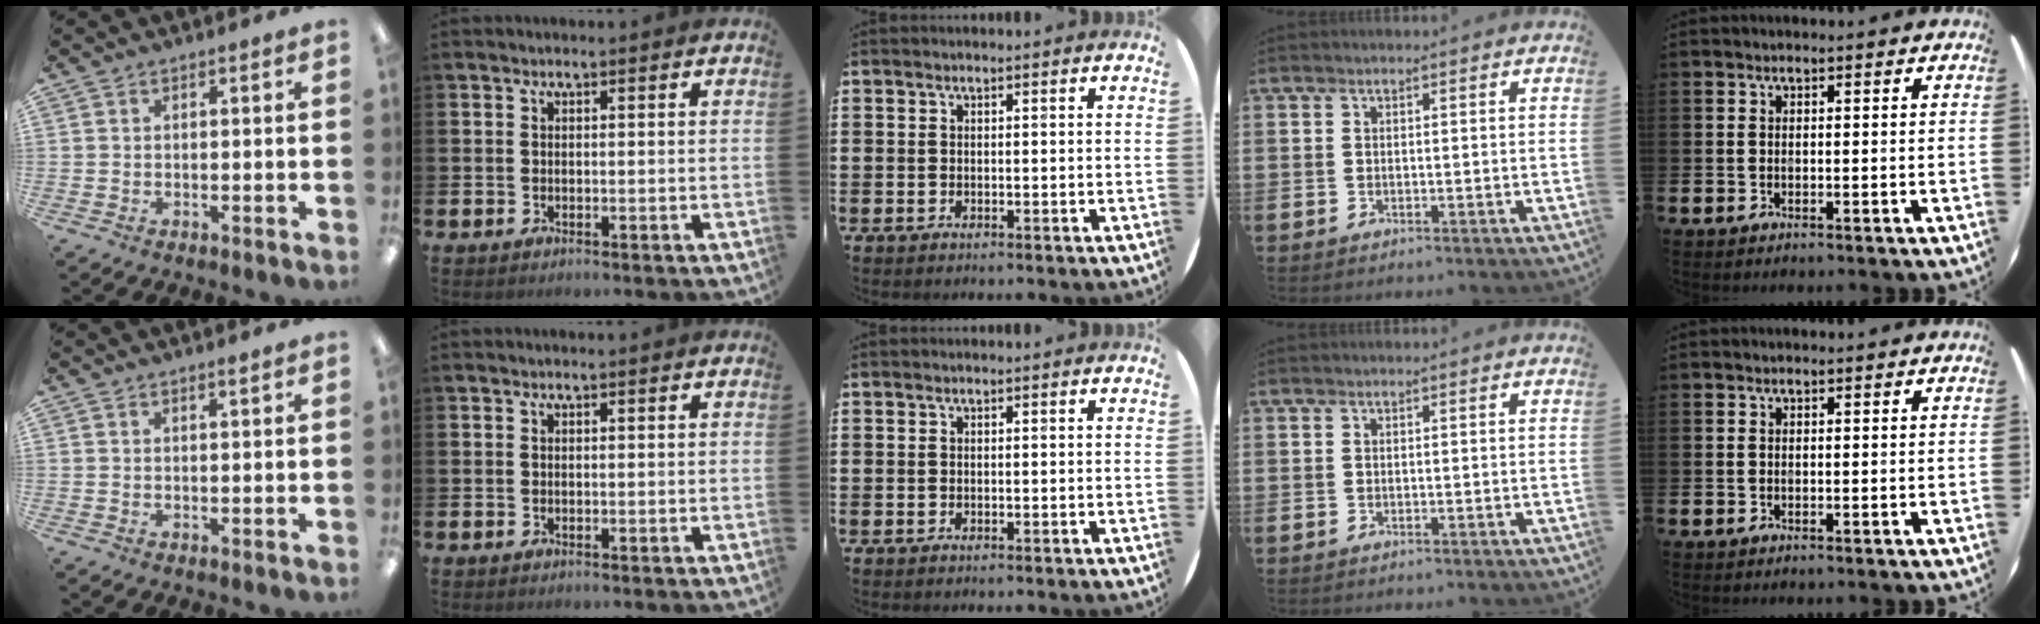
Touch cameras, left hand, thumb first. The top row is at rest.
{"thumb": {"total": 1.3, "force": [1.1, 0.0, 0.5], "torque": [-0.011, -0.001, 0.020]}}